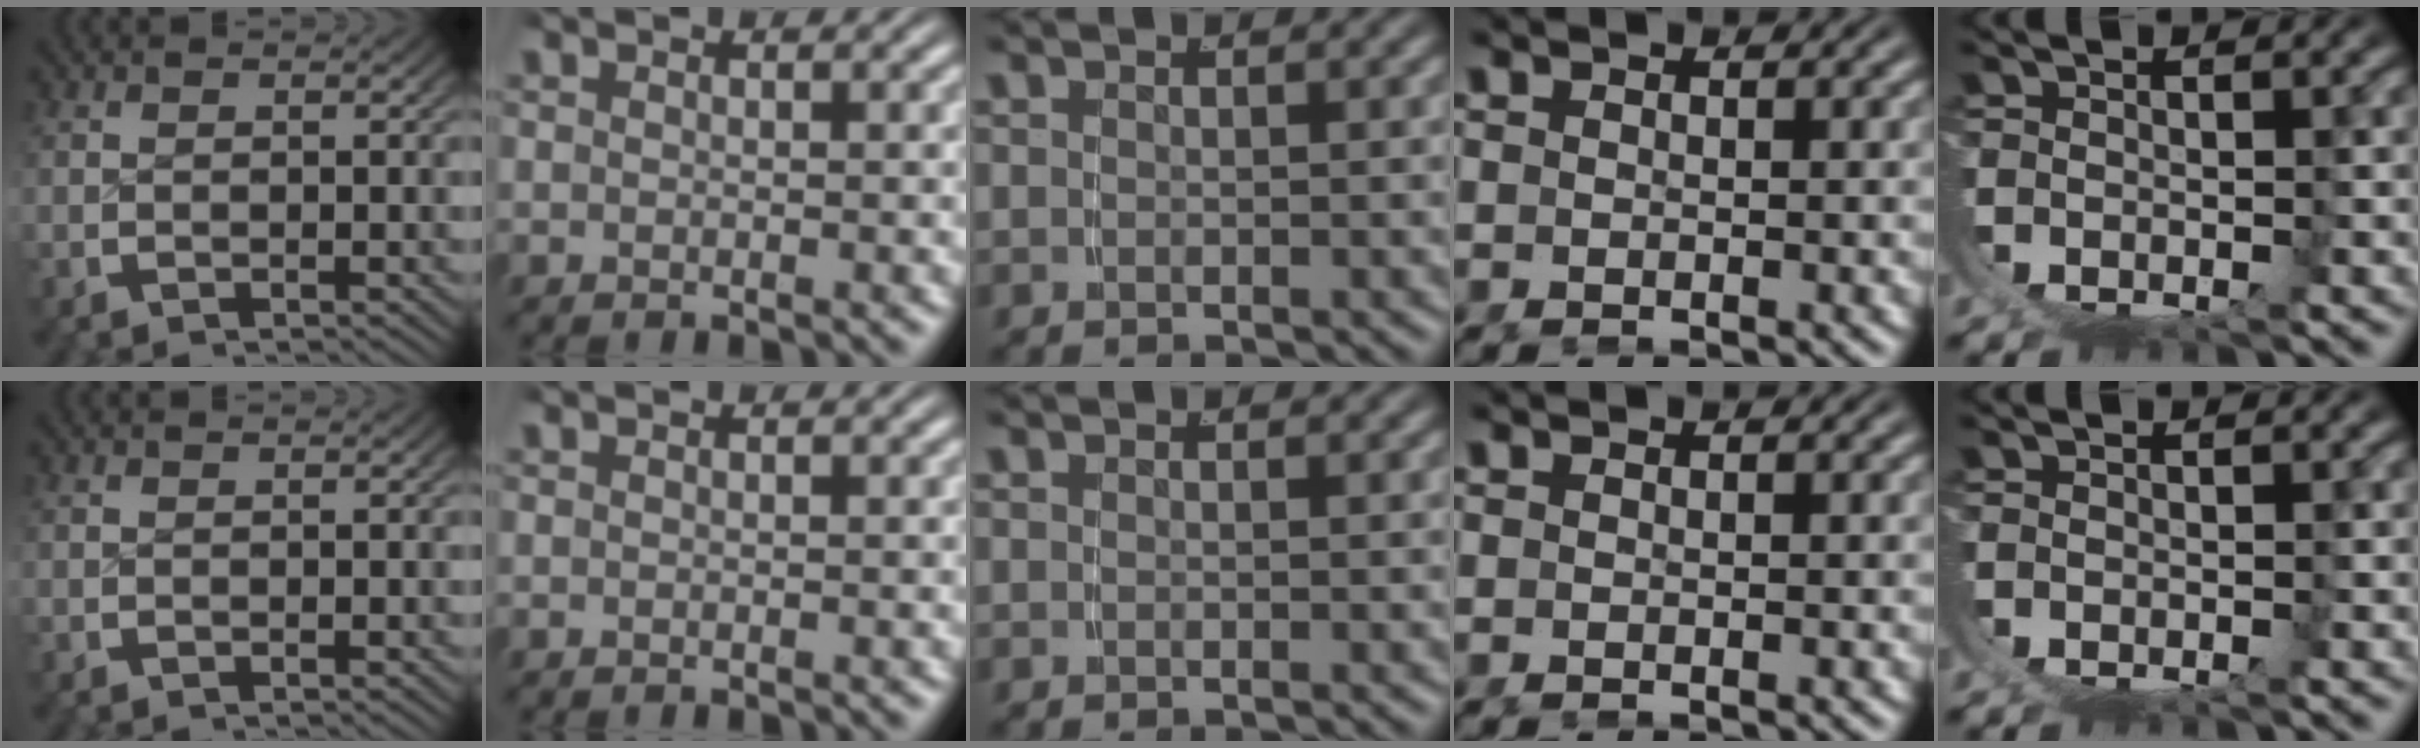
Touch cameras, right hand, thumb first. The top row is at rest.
{}